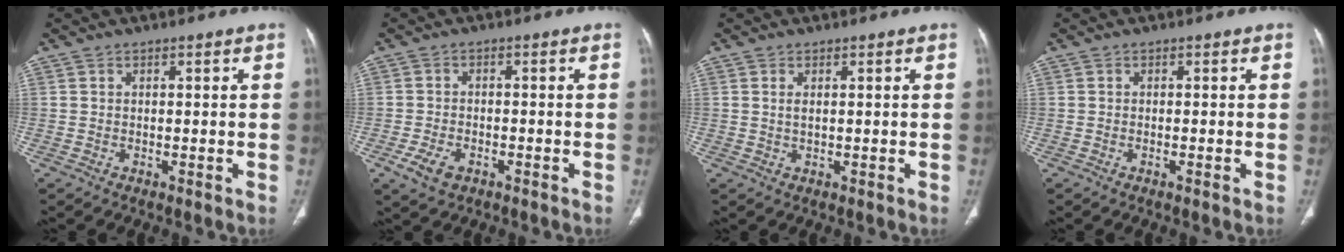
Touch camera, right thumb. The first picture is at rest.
{"total": 4.8, "force": [-2.4, 2.8, 3.1], "torque": [-0.066, 0.006, -0.040]}
{"total": 1.2, "force": [0.4, 0.5, 1.0], "torque": [-0.023, -0.001, 0.009]}
{"total": 0.7, "force": [-0.3, 0.0, 0.6], "torque": [-0.014, -0.001, -0.004]}